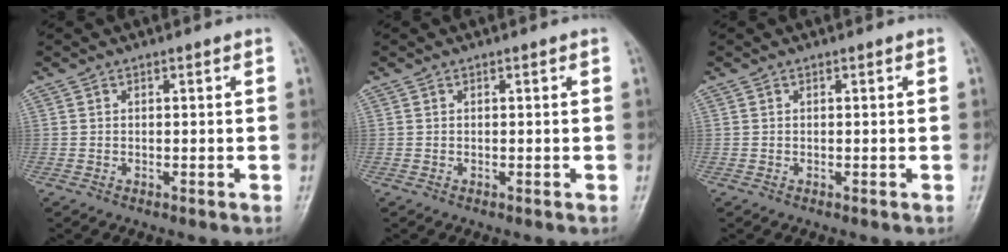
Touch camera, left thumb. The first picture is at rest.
{"total": 0.0}
{"total": 0.0}